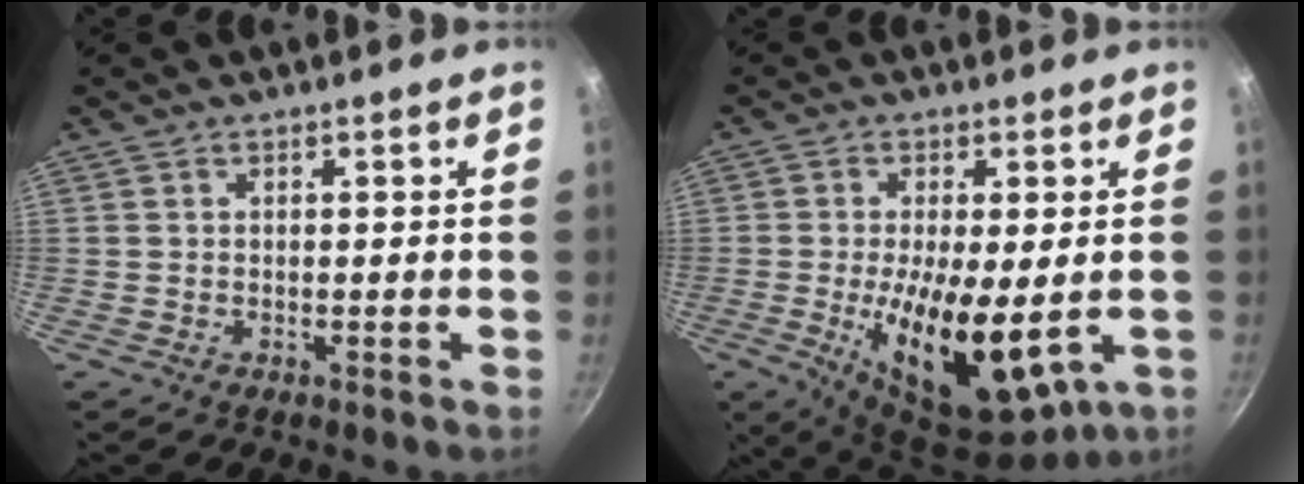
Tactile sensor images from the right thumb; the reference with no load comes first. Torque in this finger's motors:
{"motor_torque": [1.93, 2.90, 1.91, -0.45, 0.53]}